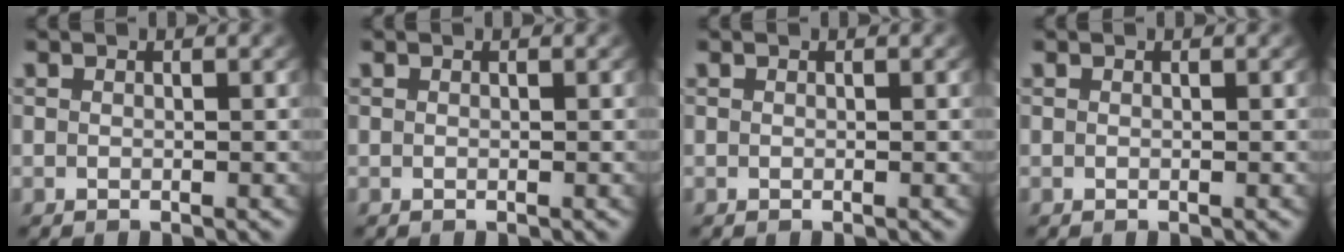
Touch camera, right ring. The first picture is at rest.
{"total": 0.0}
{"total": 0.0}
{"total": 0.0}